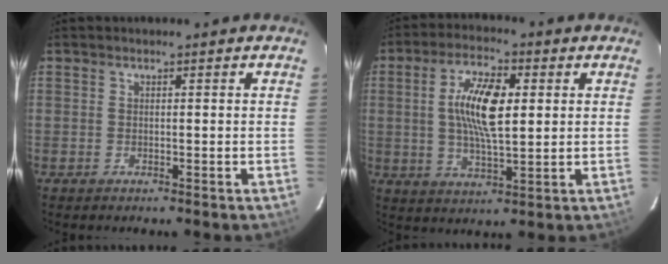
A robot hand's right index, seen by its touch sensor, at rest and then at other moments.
{"total": 10.7, "force": [1.8, 3.7, 9.8], "torque": [-0.186, 0.009, 0.032]}